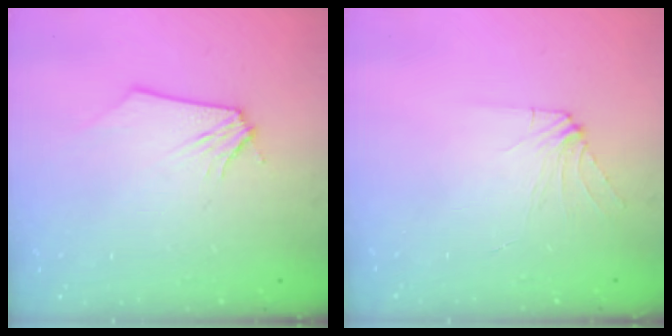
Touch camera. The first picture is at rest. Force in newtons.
{"total": 4.3, "press": 4.2, "slide": 0.8}